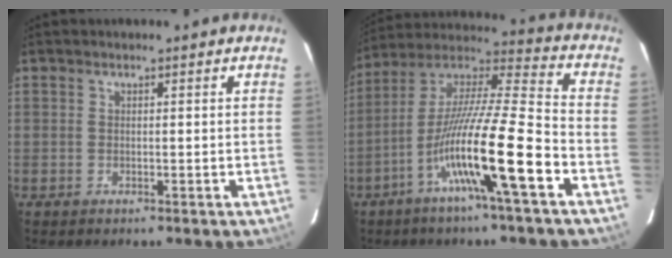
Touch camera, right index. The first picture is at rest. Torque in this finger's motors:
{"motor_torque": [1.78, -0.36, 1.05, 0.21]}